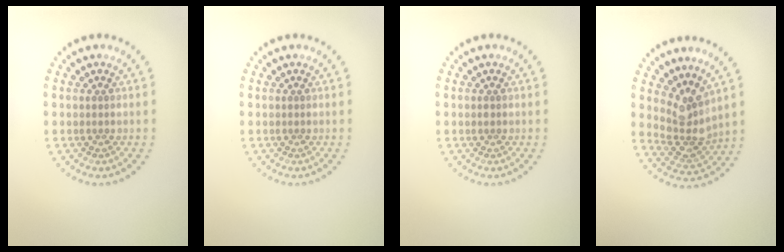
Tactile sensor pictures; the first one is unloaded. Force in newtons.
{"total": 0.0}
{"total": 0.5, "press": 0.5, "slide": 0.0}
{"total": 3.4, "press": 2.5, "slide": 2.3}